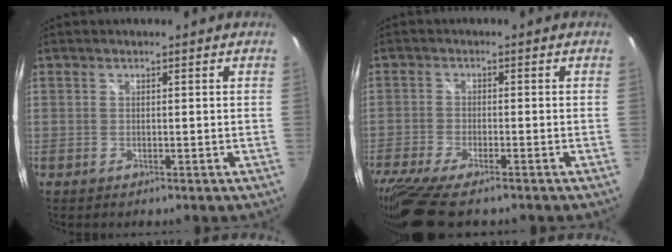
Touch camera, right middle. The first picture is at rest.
{"total": 11.9, "force": [-9.3, 2.6, 7.0], "torque": [-0.163, -0.052, -0.166]}